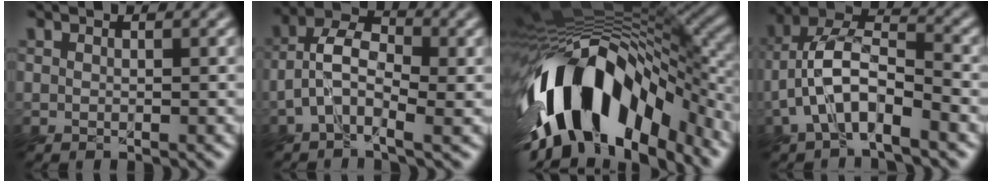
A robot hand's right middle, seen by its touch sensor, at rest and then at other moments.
{"total": 5.2, "force": [-1.4, 2.9, 4.1], "torque": [-0.082, 0.011, -0.041]}
{"total": 15.0, "force": [-7.7, 7.1, 10.6], "torque": [-0.181, 0.018, -0.136]}
{"total": 6.9, "force": [-3.0, 2.9, 5.4], "torque": [-0.113, 0.015, -0.065]}